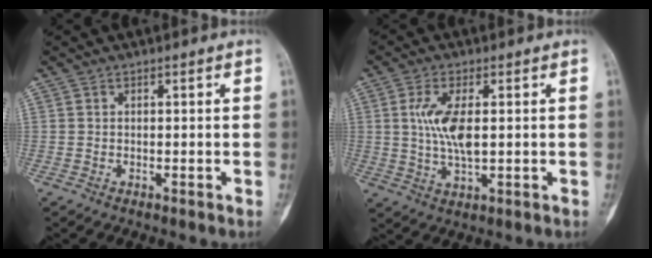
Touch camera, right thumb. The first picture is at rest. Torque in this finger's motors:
{"motor_torque": [1.23, 1.60, 0.65, -0.50, 0.52]}